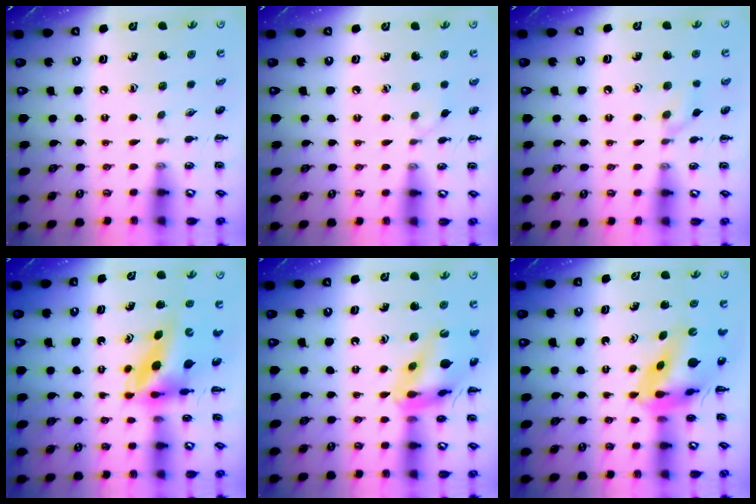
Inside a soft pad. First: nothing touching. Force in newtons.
{"total": 2.9, "press": 2.7, "slide": 1.1}
{"total": 6.7, "press": 6.3, "slide": 2.1}
{"total": 6.2, "press": 6.0, "slide": 1.4}
{"total": 16.3, "press": 16.3, "slide": 1.7}
{"total": 8.7, "press": 8.2, "slide": 2.9}